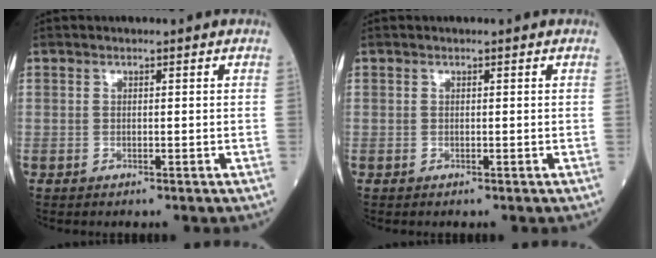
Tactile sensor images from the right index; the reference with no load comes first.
{"total": 0.0}